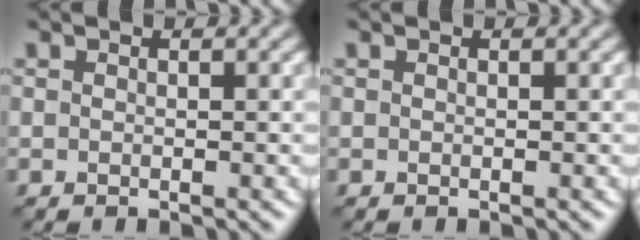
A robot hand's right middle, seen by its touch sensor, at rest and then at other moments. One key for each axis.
{"total": 0.0}